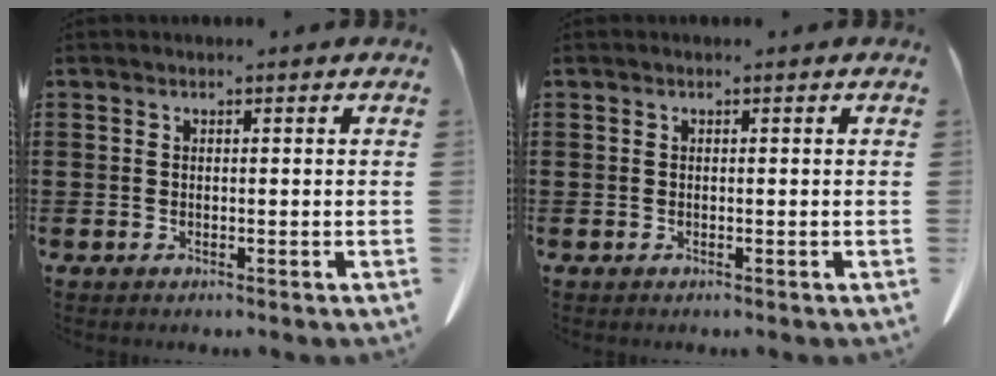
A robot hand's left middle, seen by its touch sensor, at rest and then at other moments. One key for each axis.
{"total": 0.0}